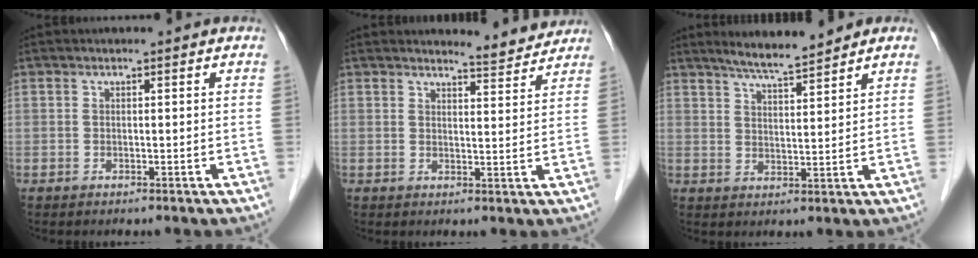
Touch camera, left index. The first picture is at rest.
{"total": 4.2, "force": [4.2, 0.2, -0.1], "torque": [-0.009, -0.010, 0.048]}
{"total": 6.2, "force": [5.6, 0.3, 2.8], "torque": [-0.050, 0.007, 0.099]}